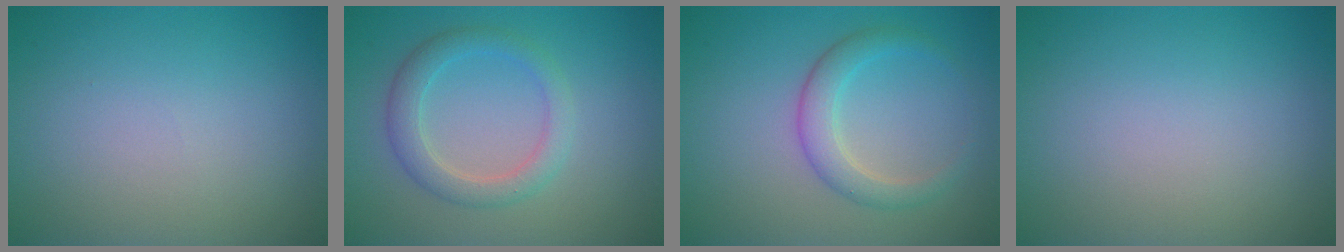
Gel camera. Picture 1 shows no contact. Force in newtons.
{"total": 2.9, "press": 2.9, "slide": 0.2}
{"total": 2.7, "press": 2.7, "slide": 0.1}
{"total": 0.0}